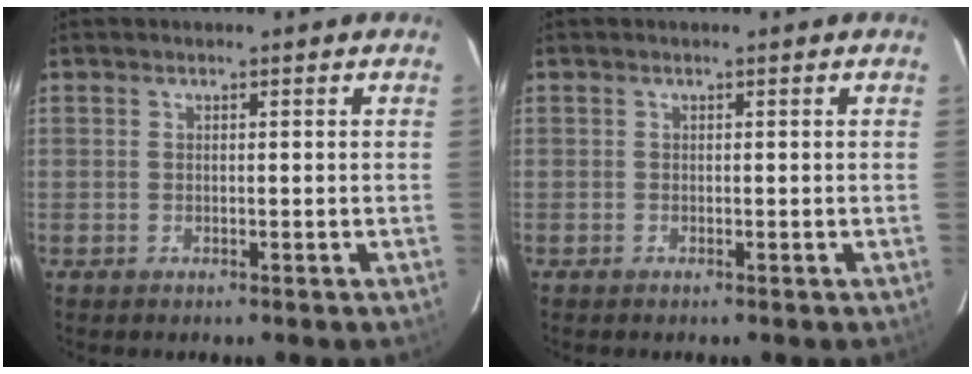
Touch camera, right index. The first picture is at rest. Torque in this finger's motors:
{"motor_torque": [0.00, 0.14, 0.00, 0.00]}